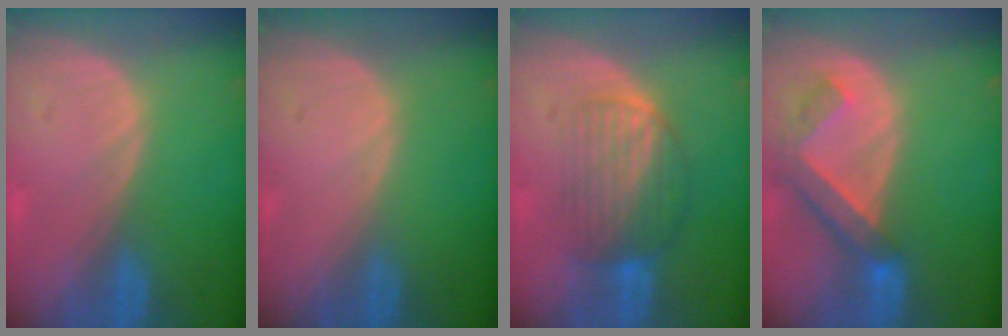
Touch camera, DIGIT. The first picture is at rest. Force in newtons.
{"total": 0.0}
{"total": 6.7, "press": 6.4, "slide": 1.8}
{"total": 6.4, "press": 5.8, "slide": 2.8}